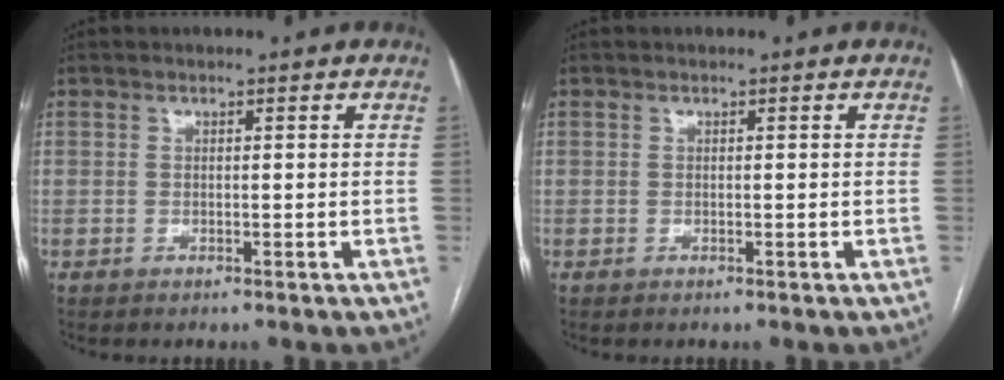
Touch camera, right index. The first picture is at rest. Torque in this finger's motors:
{"motor_torque": [0.01, 0.00, 0.00, 0.00]}